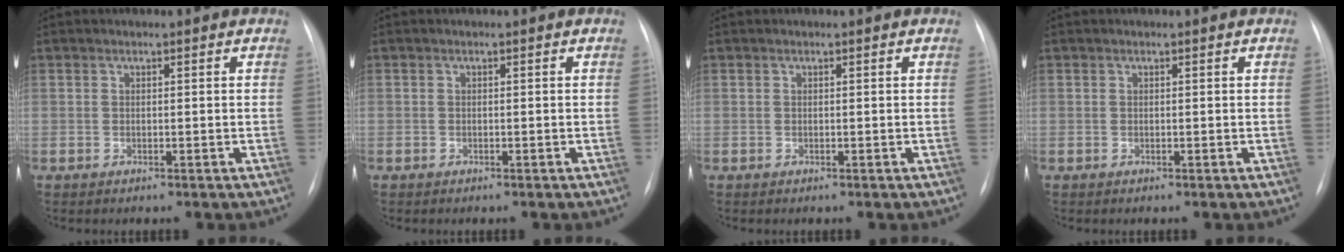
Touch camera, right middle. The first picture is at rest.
{"total": 0.0}
{"total": 0.0}
{"total": 0.0}